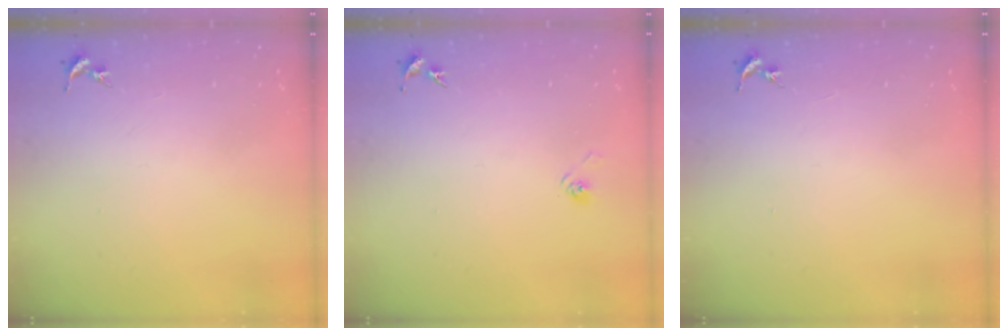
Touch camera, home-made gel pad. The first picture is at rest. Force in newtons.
{"total": 2.9, "press": 2.5, "slide": 1.5}
{"total": 0.0}